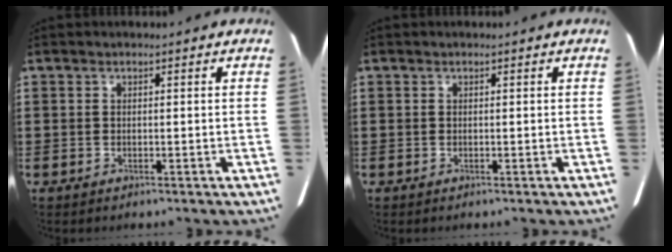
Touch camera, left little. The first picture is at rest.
{"total": 0.0}